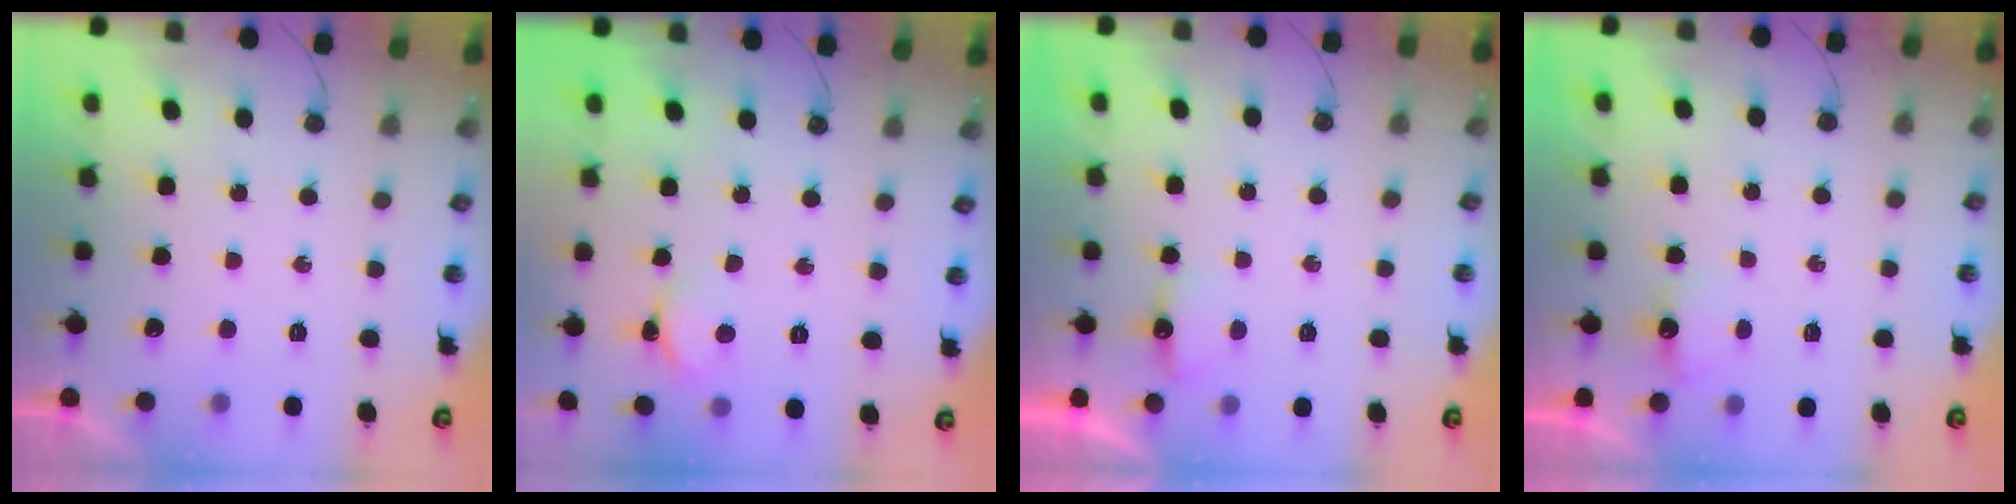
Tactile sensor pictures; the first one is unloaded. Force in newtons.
{"total": 3.6, "press": 3.6, "slide": 0.4}
{"total": 3.9, "press": 3.8, "slide": 0.7}
{"total": 2.6, "press": 2.6, "slide": 0.4}